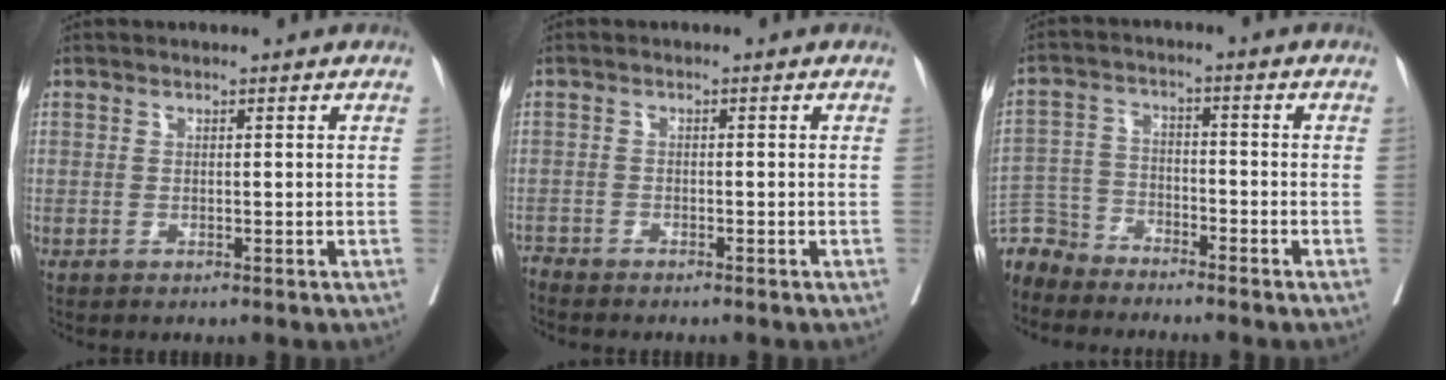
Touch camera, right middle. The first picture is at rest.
{"total": 1.6, "force": [-1.5, -0.2, -0.4], "torque": [0.009, -0.006, -0.031]}
{"total": 6.8, "force": [-6.6, 1.7, -0.8], "torque": [0.016, 0.008, -0.134]}